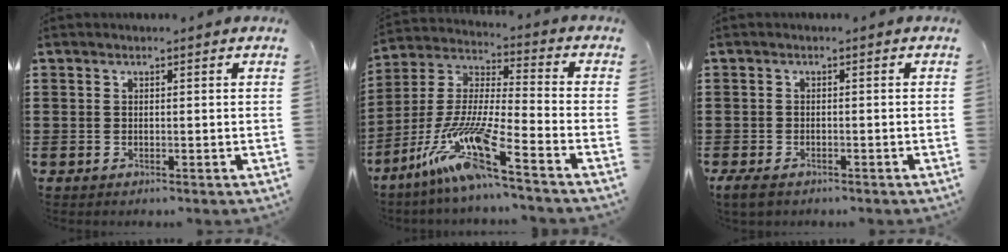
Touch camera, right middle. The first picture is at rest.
{"total": 13.9, "force": [-9.8, 0.6, 9.8], "torque": [-0.213, -0.012, -0.195]}
{"total": 1.6, "force": [-1.2, 0.7, 0.8], "torque": [-0.024, -0.002, -0.027]}